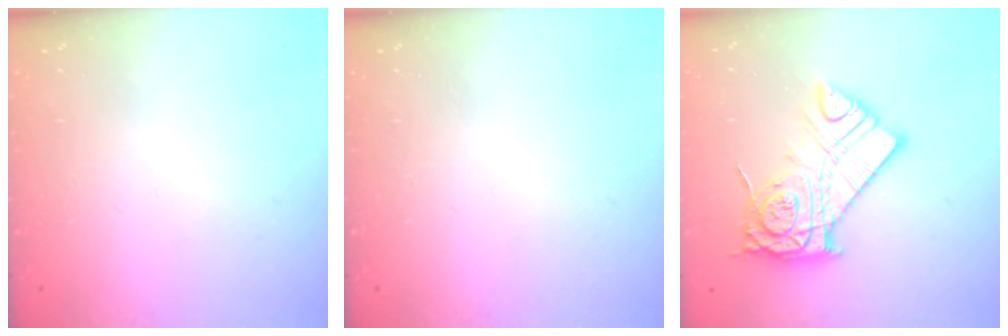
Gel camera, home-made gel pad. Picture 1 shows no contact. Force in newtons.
{"total": 0.0}
{"total": 14.9, "press": 14.8, "slide": 1.1}